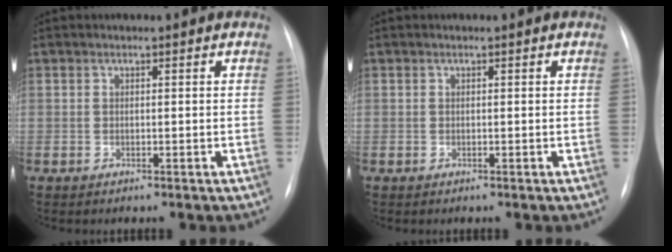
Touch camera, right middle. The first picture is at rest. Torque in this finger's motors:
{"motor_torque": [-0.33, 0.08, -0.08, -0.01]}